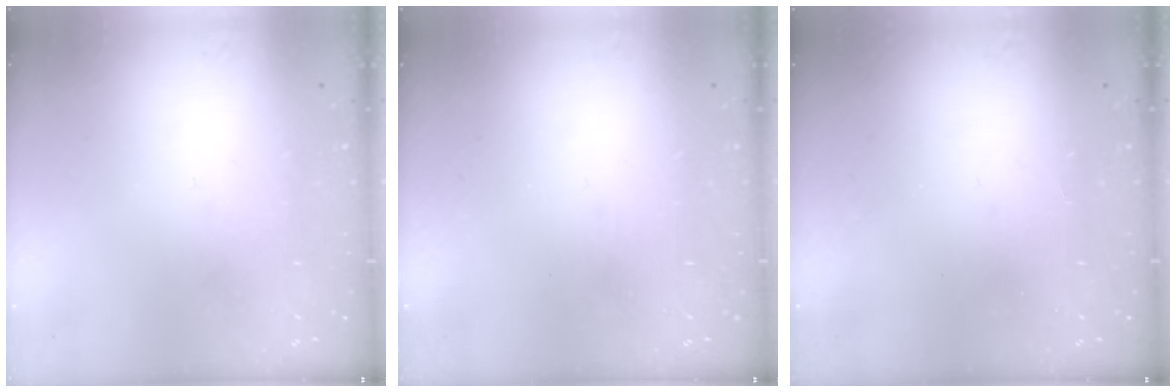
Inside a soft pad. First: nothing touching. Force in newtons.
{"total": 0.0}
{"total": 3.4, "press": 3.3, "slide": 0.5}